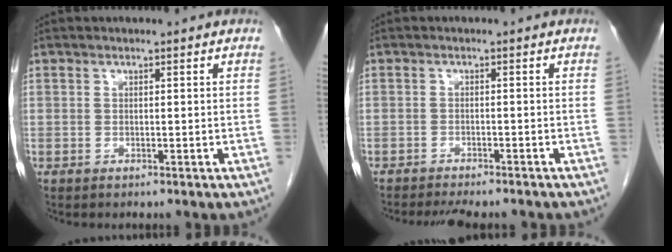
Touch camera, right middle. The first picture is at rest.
{"total": 8.1, "force": [-7.3, 1.4, 3.3], "torque": [-0.046, -0.012, -0.100]}